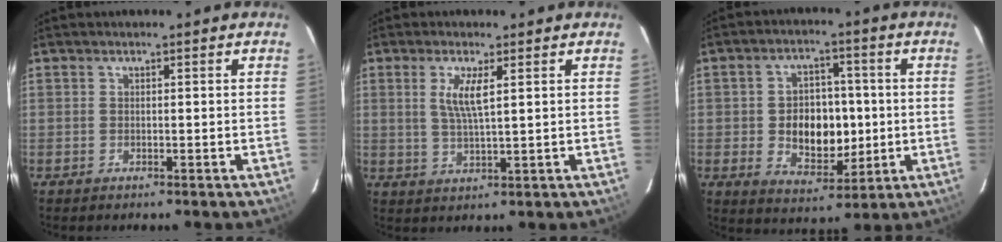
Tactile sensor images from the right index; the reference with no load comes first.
{"total": 4.9, "force": [1.6, 0.6, 4.6], "torque": [-0.092, -0.006, 0.030]}
{"total": 10.9, "force": [-0.8, 7.9, 7.5], "torque": [-0.143, 0.007, 0.003]}